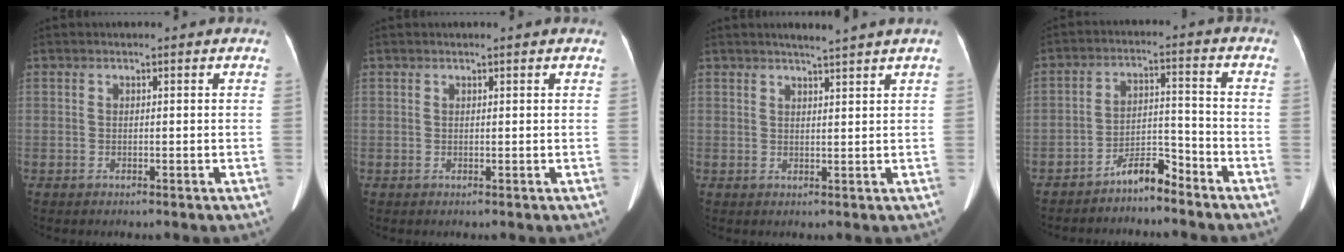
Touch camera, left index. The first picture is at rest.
{"total": 0.0}
{"total": 3.4, "force": [2.8, -0.9, 1.6], "torque": [-0.021, 0.001, 0.040]}
{"total": 5.2, "force": [-4.6, 0.8, 2.2], "torque": [-0.034, 0.005, -0.083]}